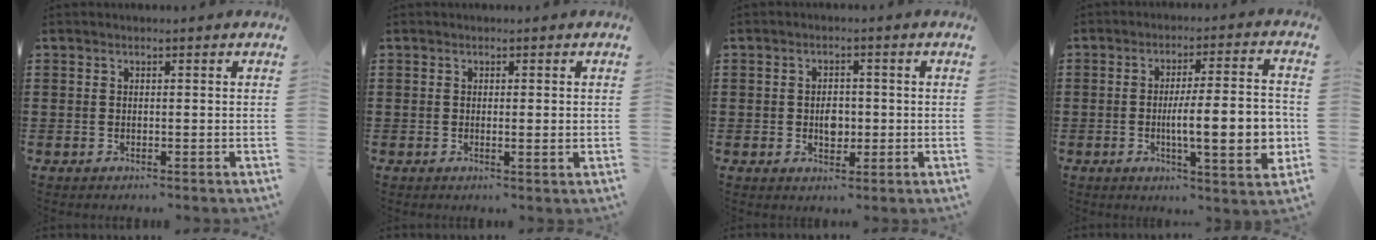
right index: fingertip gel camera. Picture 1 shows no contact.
{"total": 1.1, "force": [0.1, 0.0, 1.1], "torque": [-0.021, -0.003, 0.002]}
{"total": 3.1, "force": [-0.3, 2.1, 2.3], "torque": [-0.038, 0.001, -0.009]}
{"total": 12.2, "force": [-1.8, 2.8, 11.7], "torque": [-0.164, -0.008, -0.035]}